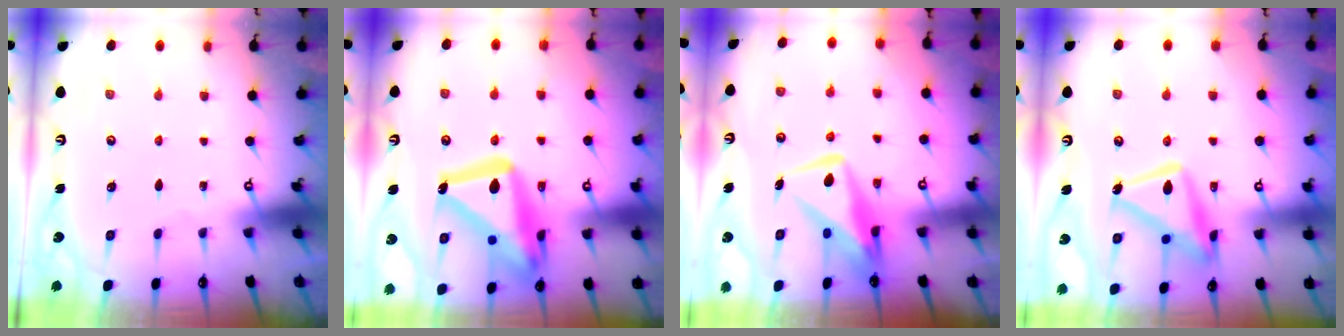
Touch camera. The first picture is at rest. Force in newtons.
{"total": 23.4, "press": 23.3, "slide": 2.2}
{"total": 11.5, "press": 11.5, "slide": 1.0}
{"total": 15.9, "press": 15.9, "slide": 1.4}